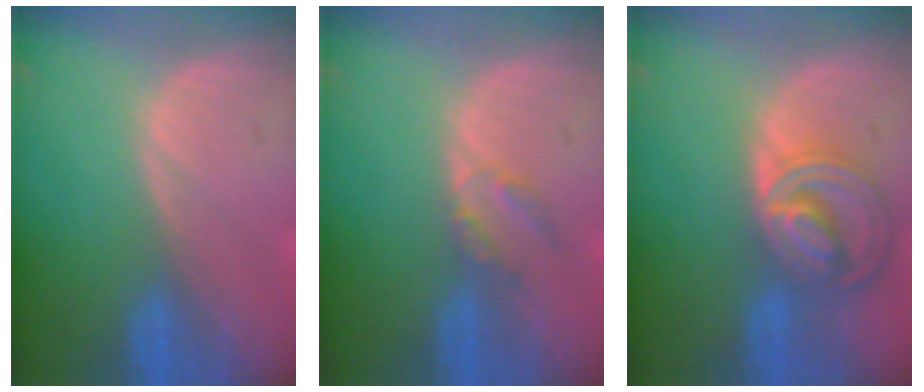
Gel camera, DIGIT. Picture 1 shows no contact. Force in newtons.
{"total": 2.5, "press": 2.5, "slide": 0.3}
{"total": 8.5, "press": 7.3, "slide": 4.4}